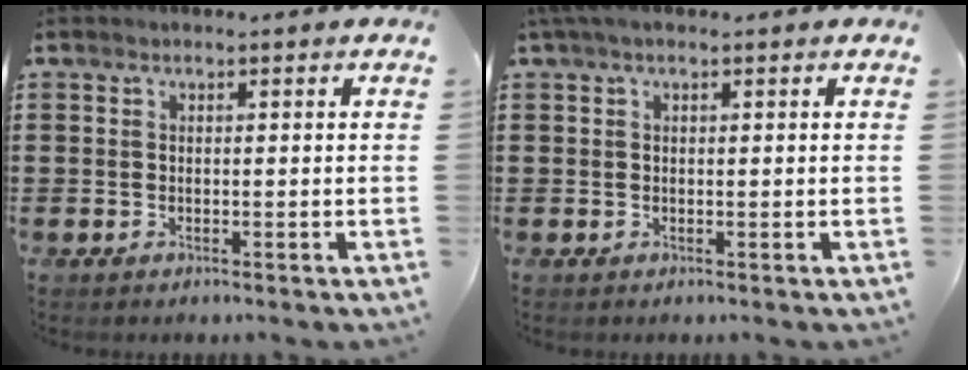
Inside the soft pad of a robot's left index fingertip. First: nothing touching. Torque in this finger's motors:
{"motor_torque": [0.10, -0.19, 0.22, 0.06]}